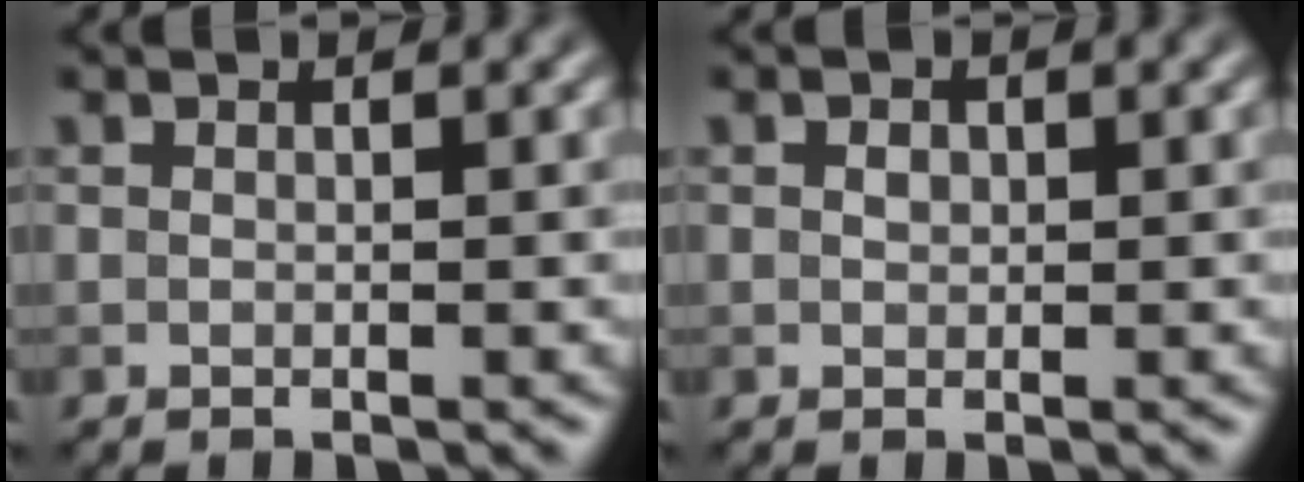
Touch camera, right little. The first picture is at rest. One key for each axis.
{"total": 0.7, "fx": 0.1, "fy": 0.6, "fz": 0.4, "tx": -0.007, "ty": 0.000, "tz": 0.001}